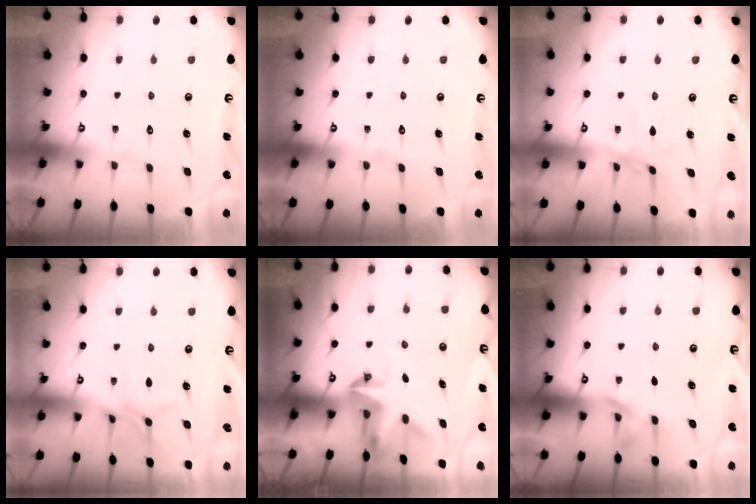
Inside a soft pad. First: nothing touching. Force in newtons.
{"total": 0.0}
{"total": 2.2, "press": 2.1, "slide": 0.5}
{"total": 5.2, "press": 5.1, "slide": 0.5}
{"total": 3.9, "press": 3.9, "slide": 0.2}
{"total": 3.8, "press": 3.1, "slide": 2.1}